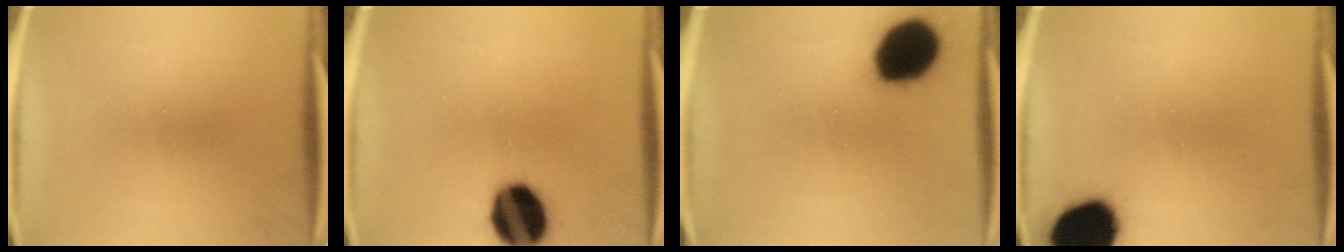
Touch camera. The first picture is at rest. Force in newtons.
{"total": 15.8}
{"total": 17.8}
{"total": 18.1}